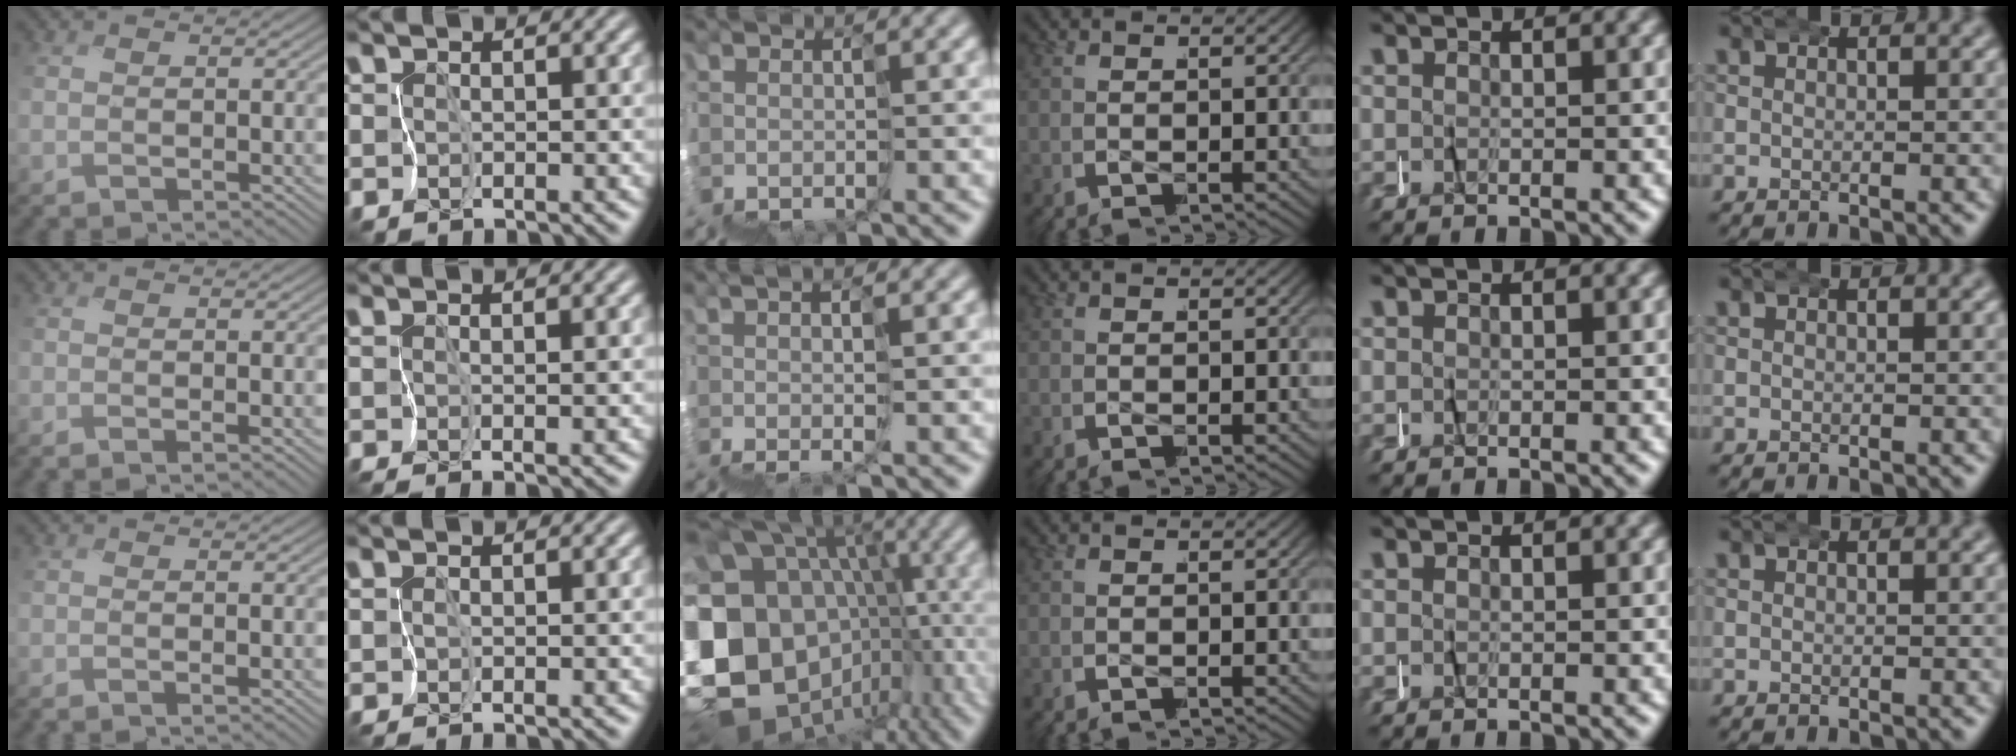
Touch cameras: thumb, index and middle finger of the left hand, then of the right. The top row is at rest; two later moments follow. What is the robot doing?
{"motion": "wrap", "object": "felt sheet"}